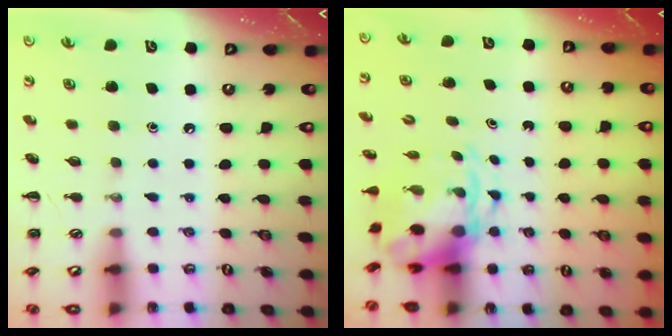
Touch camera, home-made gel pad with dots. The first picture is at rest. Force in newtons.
{"total": 4.7, "press": 4.6, "slide": 0.9}